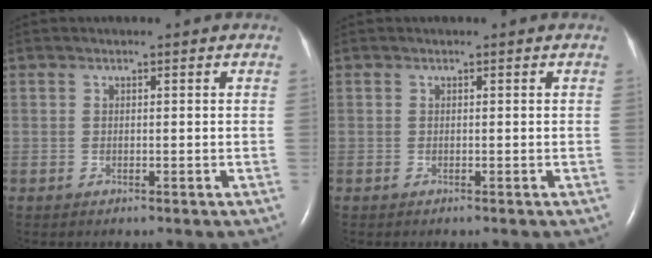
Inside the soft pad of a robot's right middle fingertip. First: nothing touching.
{"total": 0.0}